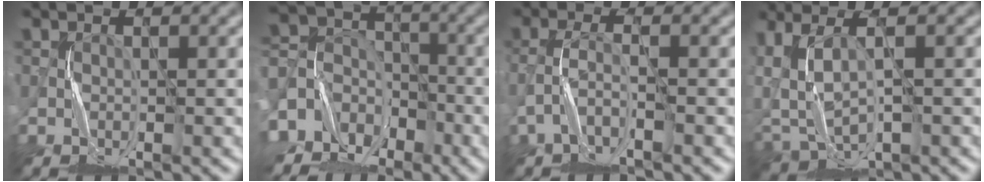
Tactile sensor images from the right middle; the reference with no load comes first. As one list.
[{"total": 8.8, "force": [-5.3, 6.9, 1.2], "torque": [-0.037, -0.006, -0.103]}, {"total": 1.8, "force": [-1.8, -0.1, 0.5], "torque": [-0.015, 0.012, -0.044]}, {"total": 5.1, "force": [1.5, 3.0, 3.8], "torque": [-0.094, 0.007, 0.039]}]